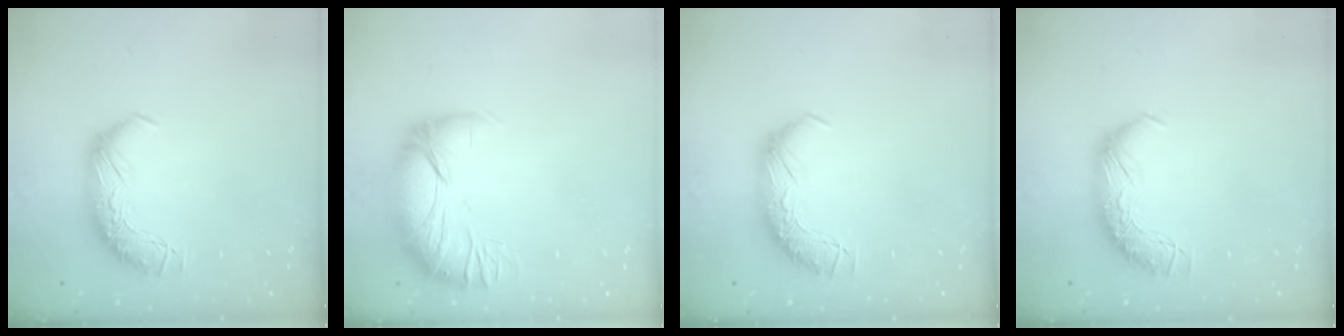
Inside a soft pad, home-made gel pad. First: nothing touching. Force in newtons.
{"total": 3.0, "press": 1.2, "slide": 2.8}
{"total": 0.0}
{"total": 0.0}